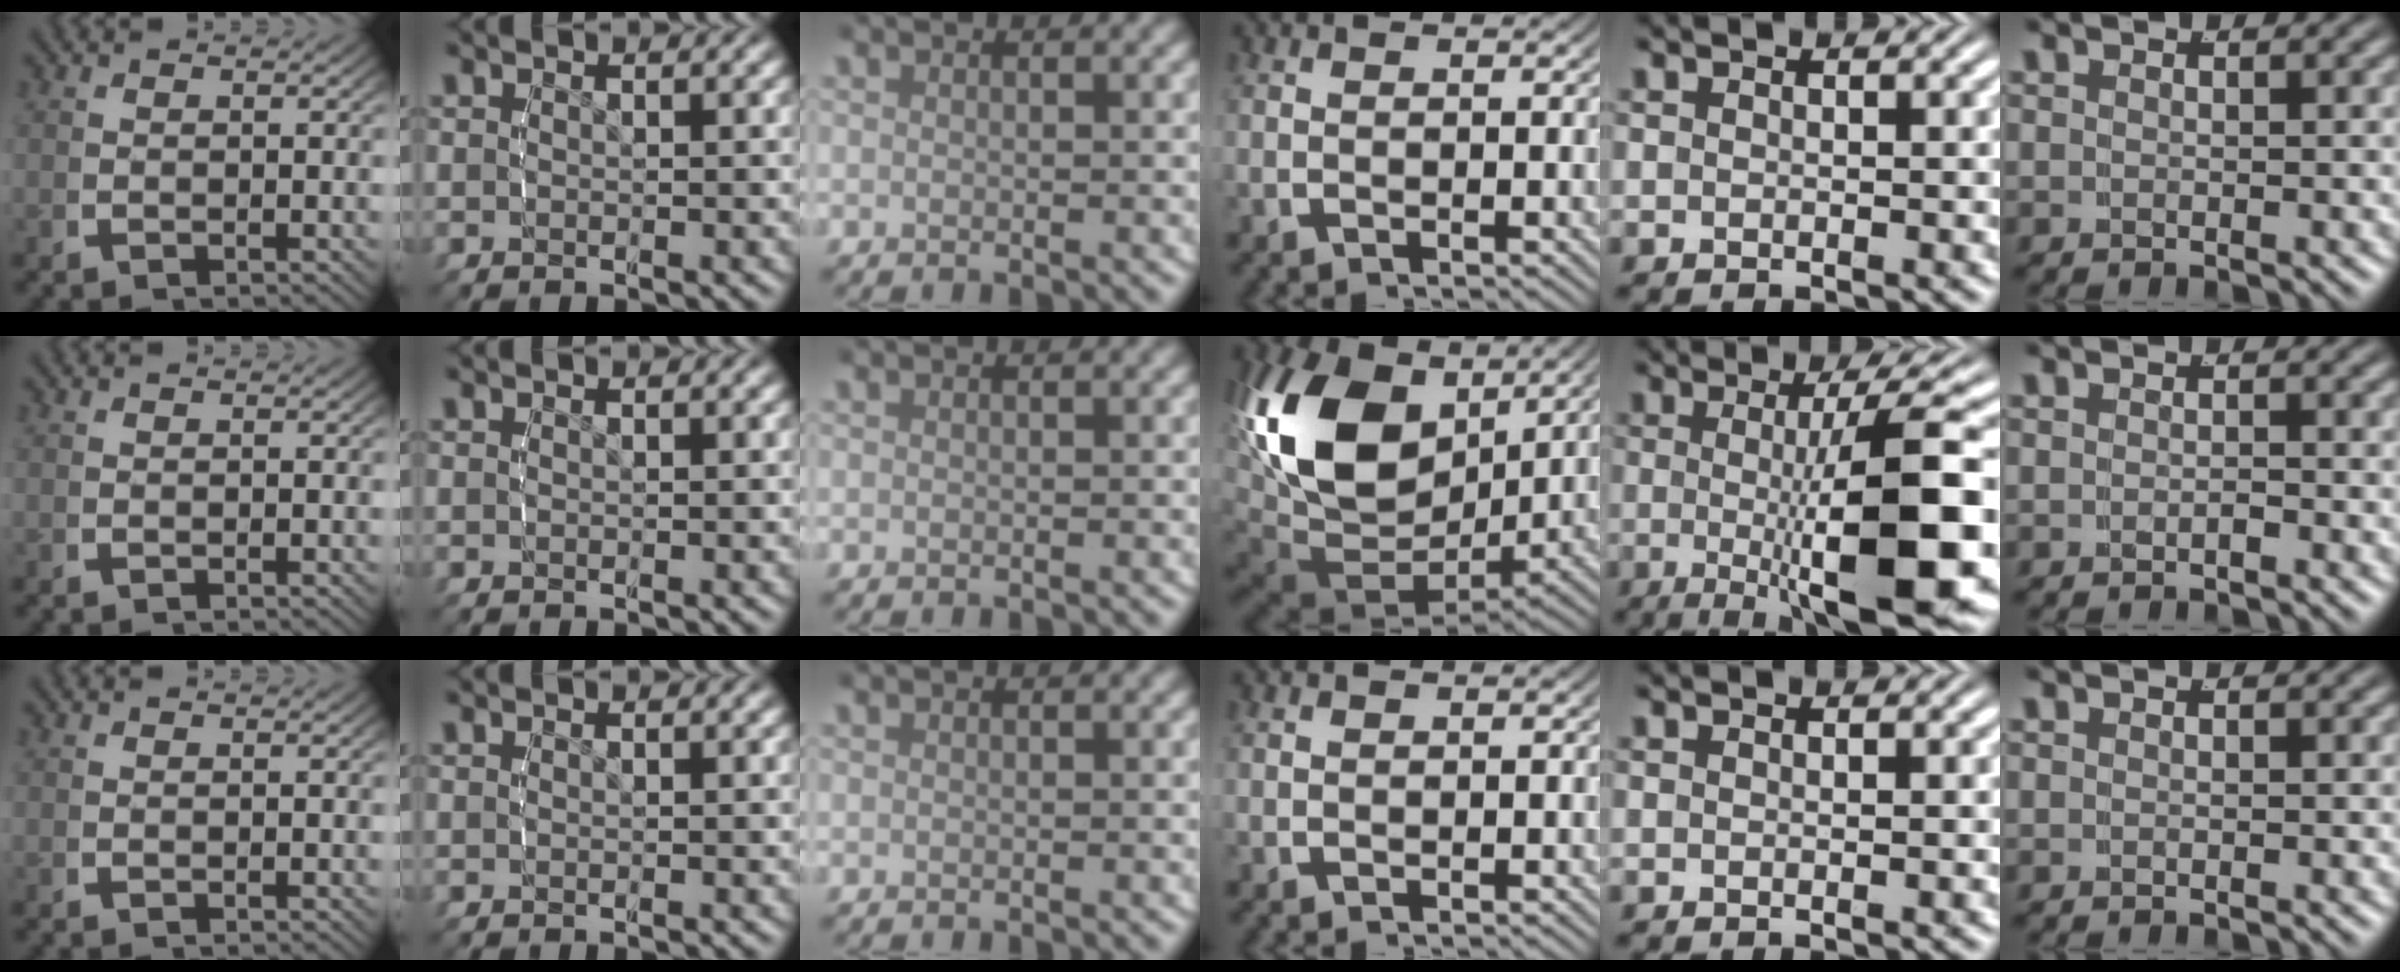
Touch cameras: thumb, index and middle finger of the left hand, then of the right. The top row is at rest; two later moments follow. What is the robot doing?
{"motion": "lift_and_place", "object": "lipstick"}